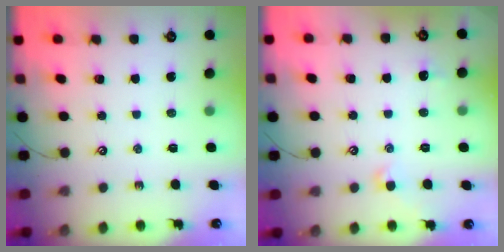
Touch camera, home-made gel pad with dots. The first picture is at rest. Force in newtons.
{"total": 1.1, "press": 0.9, "slide": 0.5}